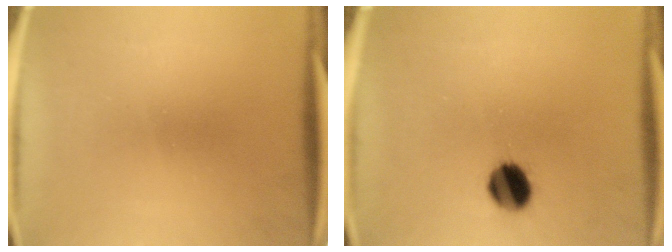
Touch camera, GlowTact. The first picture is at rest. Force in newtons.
{"total": 8.1}